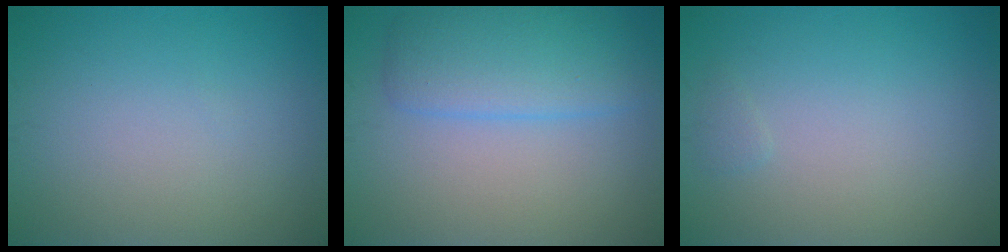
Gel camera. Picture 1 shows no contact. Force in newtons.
{"total": 4.8, "press": 4.8, "slide": 0.1}
{"total": 0.5, "press": 0.5, "slide": 0.1}